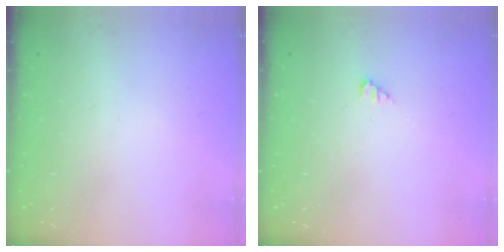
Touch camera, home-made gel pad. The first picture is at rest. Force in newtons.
{"total": 1.2, "press": 1.1, "slide": 0.2}